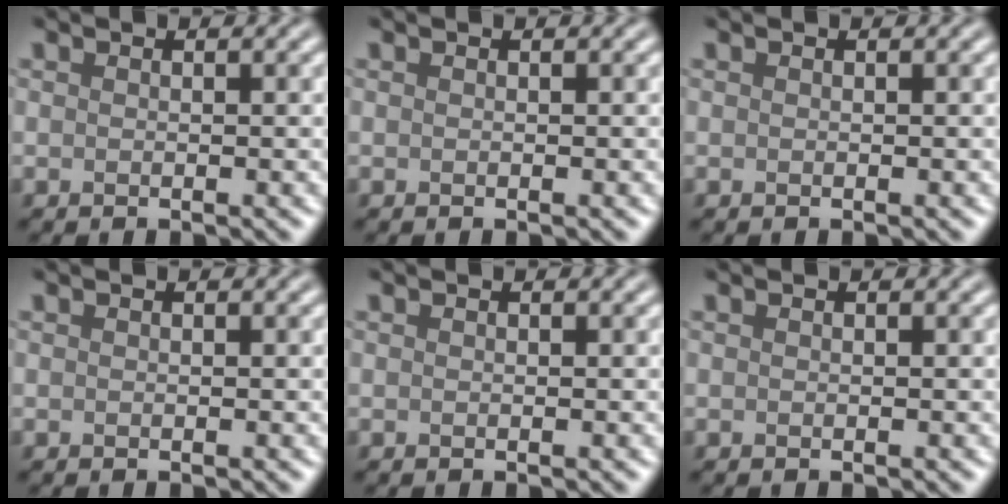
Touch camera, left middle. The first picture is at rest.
{"total": 0.0}
{"total": 0.0}
{"total": 0.0}
{"total": 0.0}
{"total": 0.0}